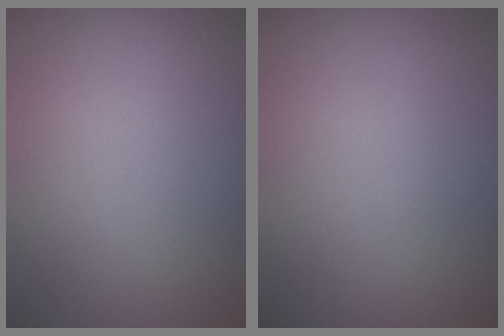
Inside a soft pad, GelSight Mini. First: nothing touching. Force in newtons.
{"total": 0.0}